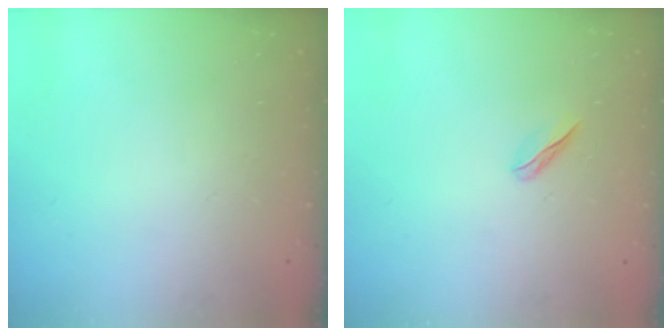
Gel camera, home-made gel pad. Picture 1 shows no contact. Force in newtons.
{"total": 2.6, "press": 2.5, "slide": 0.7}